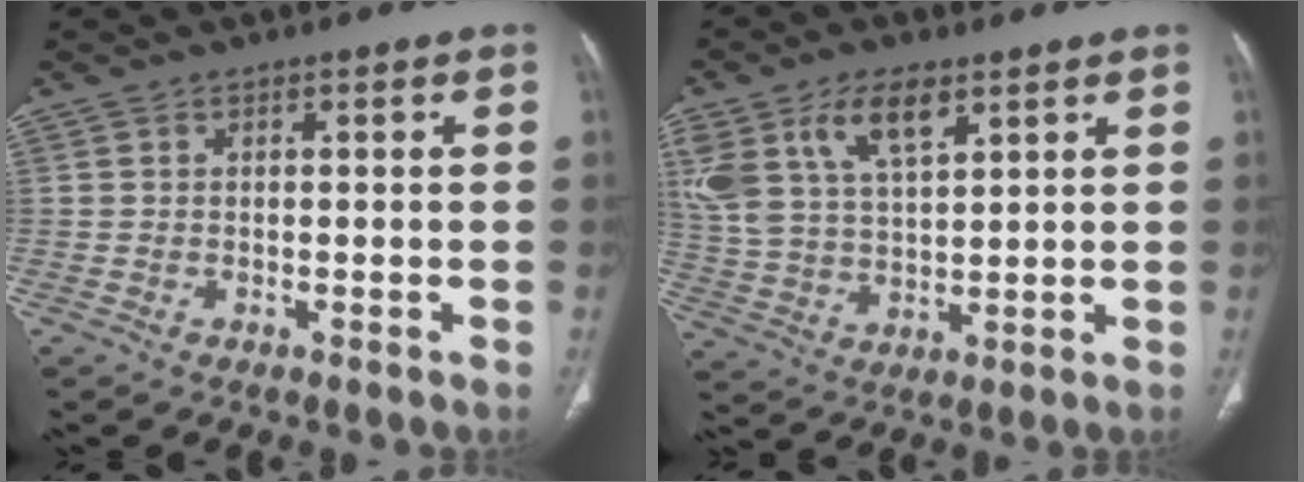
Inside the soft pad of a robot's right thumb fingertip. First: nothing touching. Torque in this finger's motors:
{"motor_torque": [1.96, 1.94, 1.39, 0.66, 0.17]}